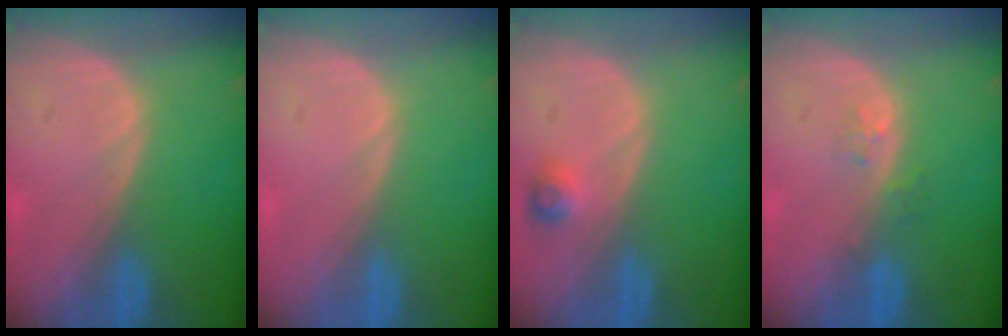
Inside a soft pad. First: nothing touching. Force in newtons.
{"total": 0.5, "press": 0.0, "slide": 0.5}
{"total": 2.3, "press": 2.2, "slide": 0.7}
{"total": 1.6, "press": 1.6, "slide": 0.1}